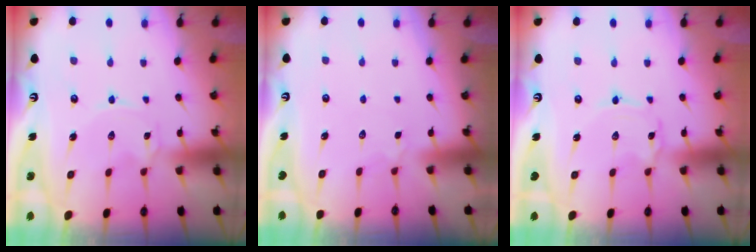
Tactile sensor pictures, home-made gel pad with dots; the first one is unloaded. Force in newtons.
{"total": 2.7, "press": 2.6, "slide": 0.6}
{"total": 1.2, "press": 1.2, "slide": 0.1}